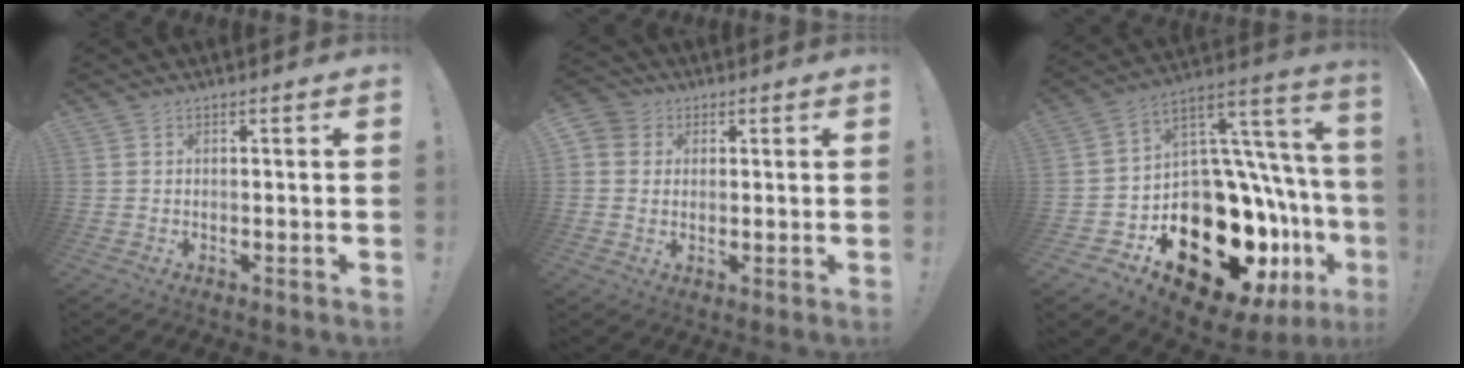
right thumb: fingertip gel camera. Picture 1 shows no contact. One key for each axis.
{"total": 4.5, "fx": 1.0, "fy": 4.2, "fz": 1.3, "tx": -0.018, "ty": 0.000, "tz": 0.018}
{"total": 28.8, "fx": -13.0, "fy": 15.3, "fz": 20.7, "tx": -0.290, "ty": 0.017, "tz": -0.172}